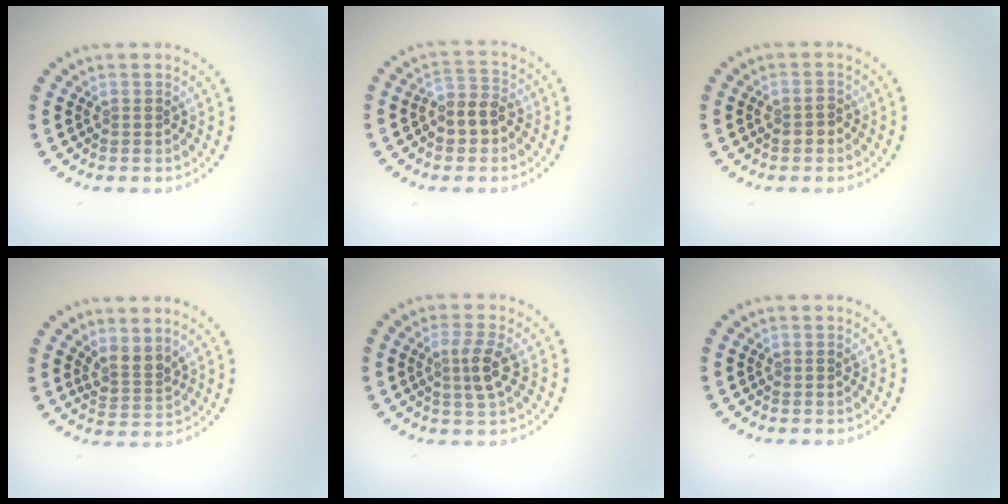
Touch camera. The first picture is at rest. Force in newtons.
{"total": 3.2, "press": 2.9, "slide": 1.3}
{"total": 1.4, "press": 1.4, "slide": 0.3}
{"total": 2.4, "press": 1.7, "slide": 1.6}
{"total": 2.5, "press": 2.3, "slide": 1.0}
{"total": 0.0}